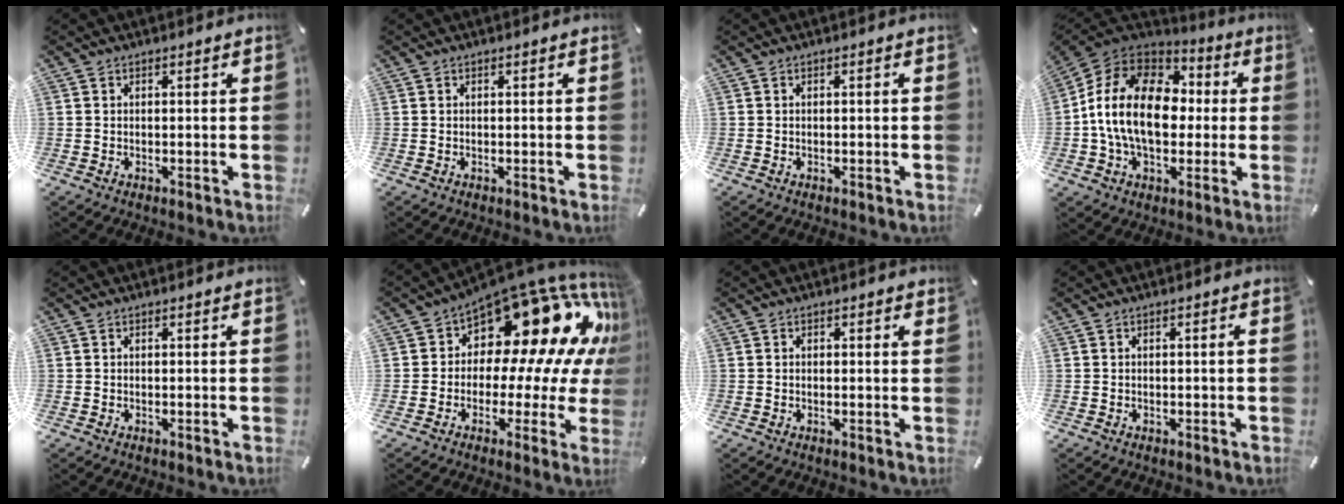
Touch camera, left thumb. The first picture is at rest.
{"total": 0.0}
{"total": 0.6, "force": [-0.2, 0.2, 0.5], "torque": [-0.010, -0.001, -0.004]}
{"total": 18.7, "force": [-0.8, 13.4, 13.0], "torque": [-0.262, 0.022, -0.016]}
{"total": 0.0}
{"total": 18.9, "force": [8.3, 10.6, 13.2], "torque": [-0.193, -0.082, 0.137]}
{"total": 0.7, "force": [0.2, 0.3, 0.6], "torque": [-0.003, -0.001, 0.000]}
{"total": 0.7, "force": [-0.2, 0.1, 0.7], "torque": [-0.012, -0.001, -0.003]}